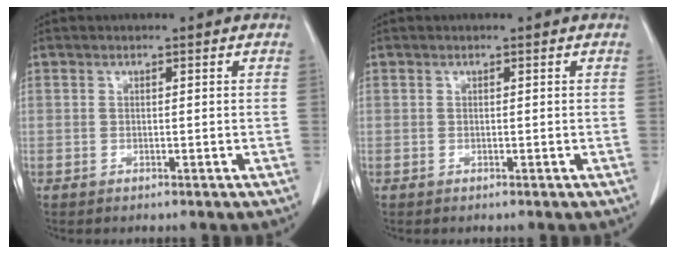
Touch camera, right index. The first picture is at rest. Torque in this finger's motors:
{"motor_torque": [0.00, 0.00, 0.03, 0.00]}